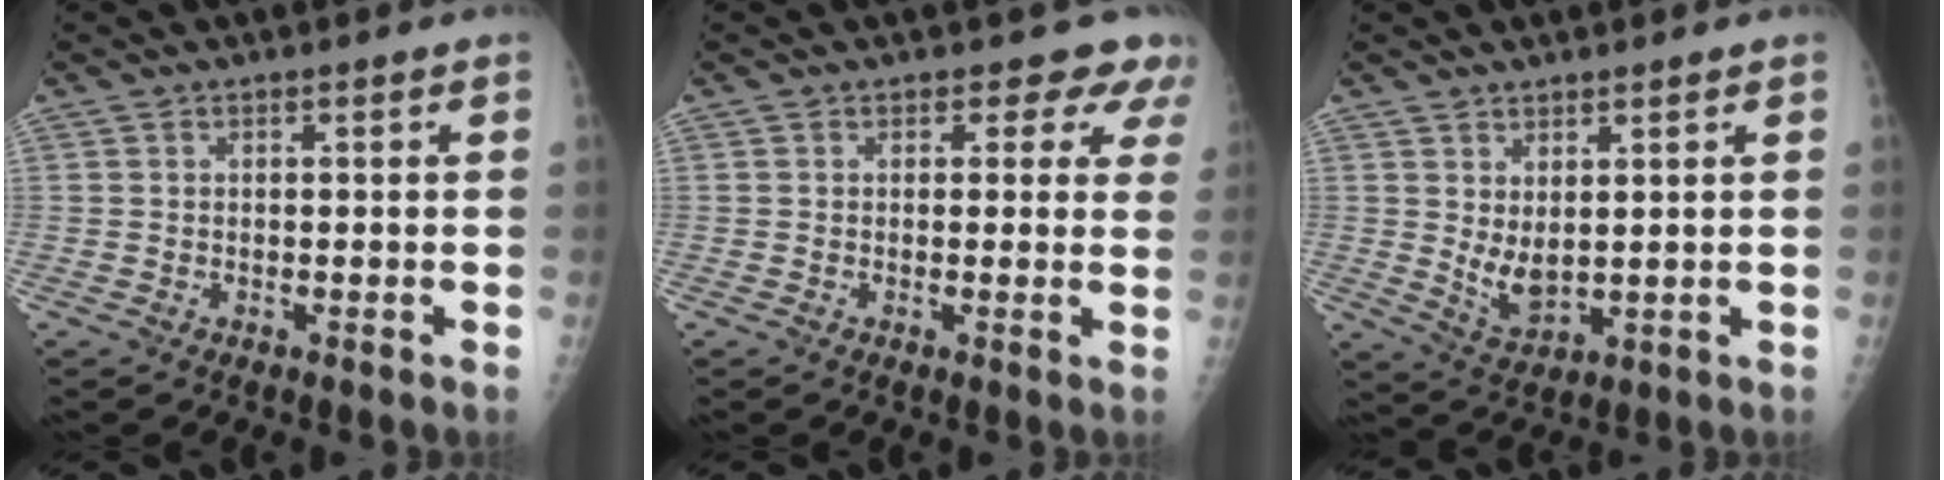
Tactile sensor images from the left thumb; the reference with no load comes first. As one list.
[{"total": 5.5, "force": [4.3, 3.1, 1.2], "torque": [0.028, -0.018, 0.029]}, {"total": 5.8, "force": [1.8, 2.8, 4.8], "torque": [-0.079, -0.023, 0.046]}]